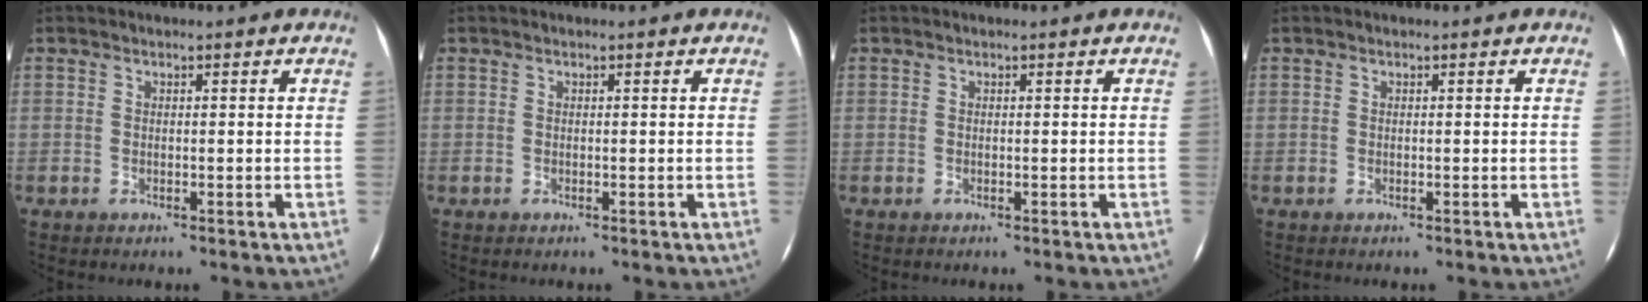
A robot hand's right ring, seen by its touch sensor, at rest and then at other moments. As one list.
[{"total": 0.0}, {"total": 0.0}, {"total": 0.0}]